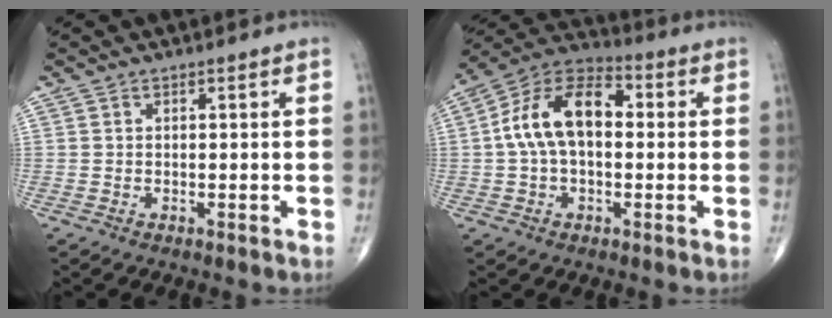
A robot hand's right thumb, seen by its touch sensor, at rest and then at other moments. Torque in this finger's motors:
{"motor_torque": [0.24, 0.26, 0.85, -0.29, 0.24]}